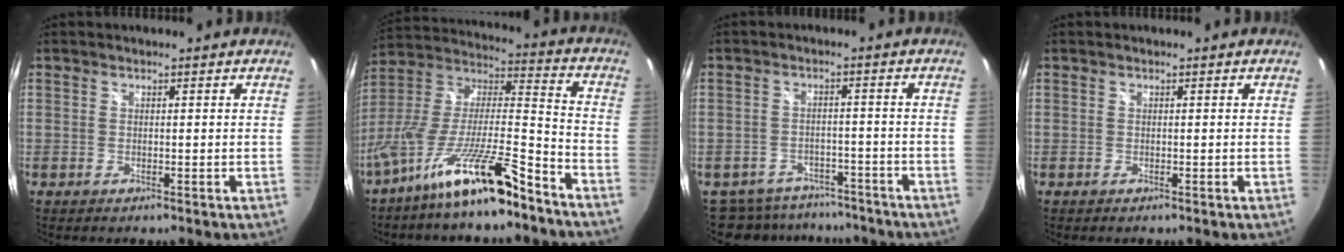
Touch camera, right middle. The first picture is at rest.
{"total": 17.9, "force": [-12.4, 2.4, 12.6], "torque": [-0.226, -0.016, -0.222]}
{"total": 11.8, "force": [-9.9, 5.7, 2.7], "torque": [-0.072, 0.006, -0.136]}
{"total": 0.0}